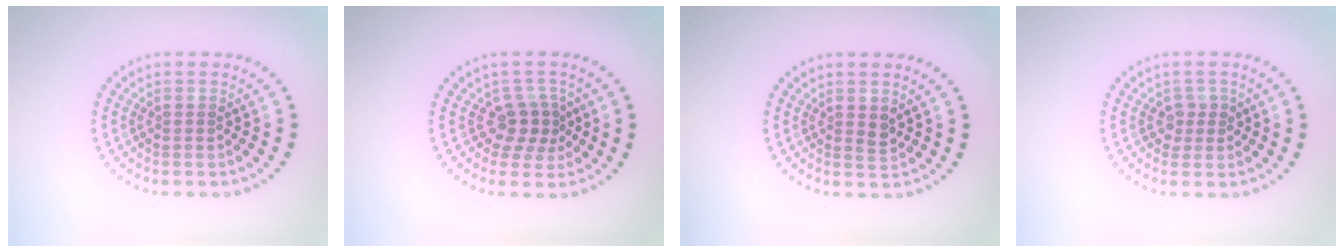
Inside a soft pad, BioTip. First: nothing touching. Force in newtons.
{"total": 2.7, "press": 2.1, "slide": 1.7}
{"total": 1.0, "press": 1.0, "slide": 0.3}
{"total": 1.5, "press": 1.3, "slide": 0.7}